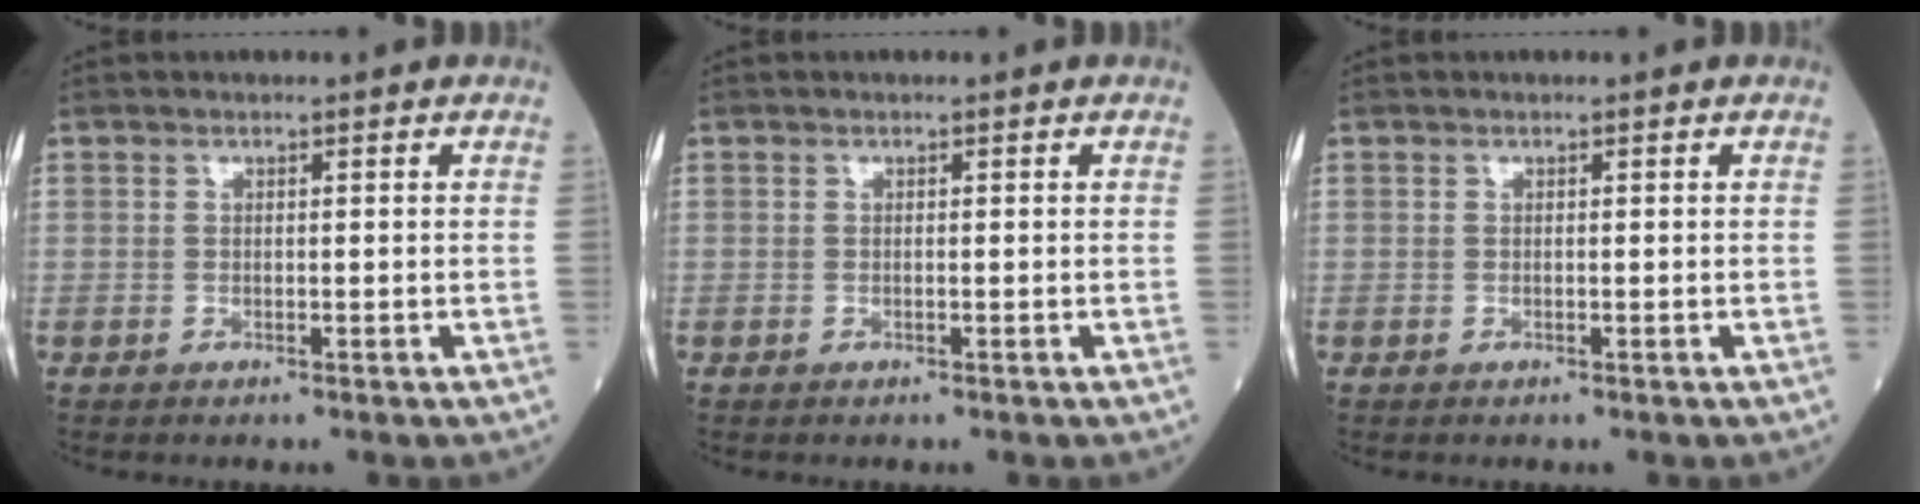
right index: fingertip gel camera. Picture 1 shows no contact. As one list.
[{"total": 0.0}, {"total": 0.0}]